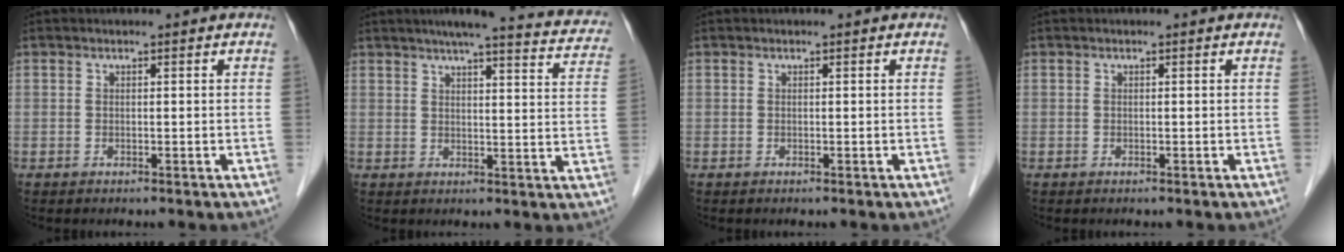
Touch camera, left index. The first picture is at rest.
{"total": 18.7, "force": [16.2, 2.4, 9.1], "torque": [-0.111, -0.005, 0.181]}
{"total": 0.0}
{"total": 0.0}